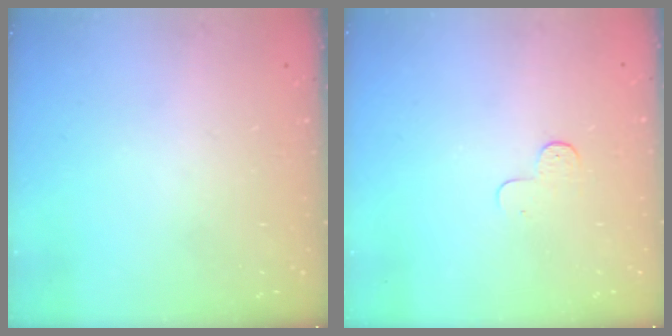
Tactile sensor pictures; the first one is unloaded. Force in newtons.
{"total": 3.2, "press": 3.2, "slide": 0.3}